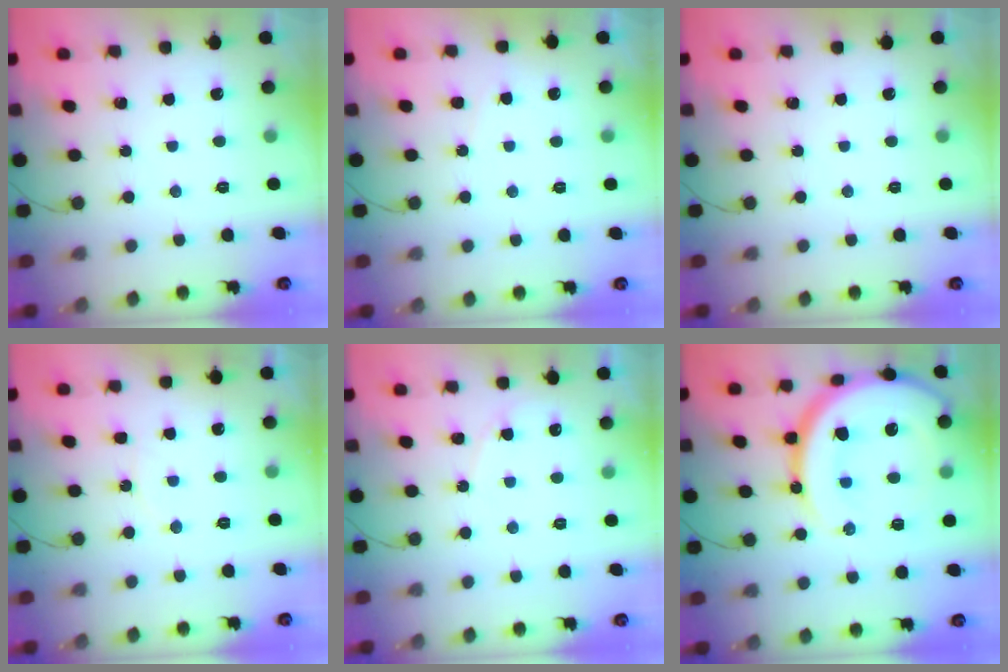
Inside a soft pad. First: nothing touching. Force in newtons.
{"total": 5.2, "press": 5.2, "slide": 0.5}
{"total": 0.0}
{"total": 5.5, "press": 5.5, "slide": 0.5}
{"total": 5.1, "press": 5.1, "slide": 0.3}
{"total": 23.0, "press": 22.9, "slide": 2.4}